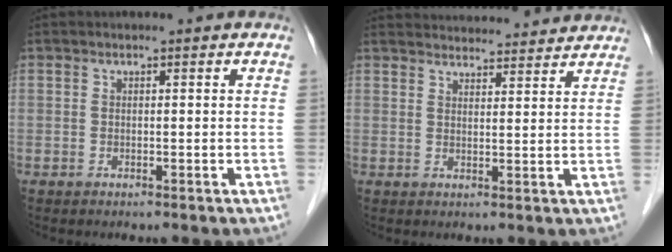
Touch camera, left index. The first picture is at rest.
{"total": 13.7, "force": [13.3, 1.9, 2.7], "torque": [-0.028, 0.029, 0.170]}